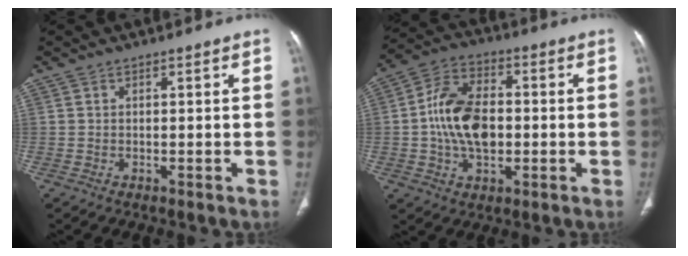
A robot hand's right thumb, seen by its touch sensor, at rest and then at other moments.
{"total": 13.5, "force": [-0.6, 8.6, 10.4], "torque": [-0.176, 0.020, -0.015]}